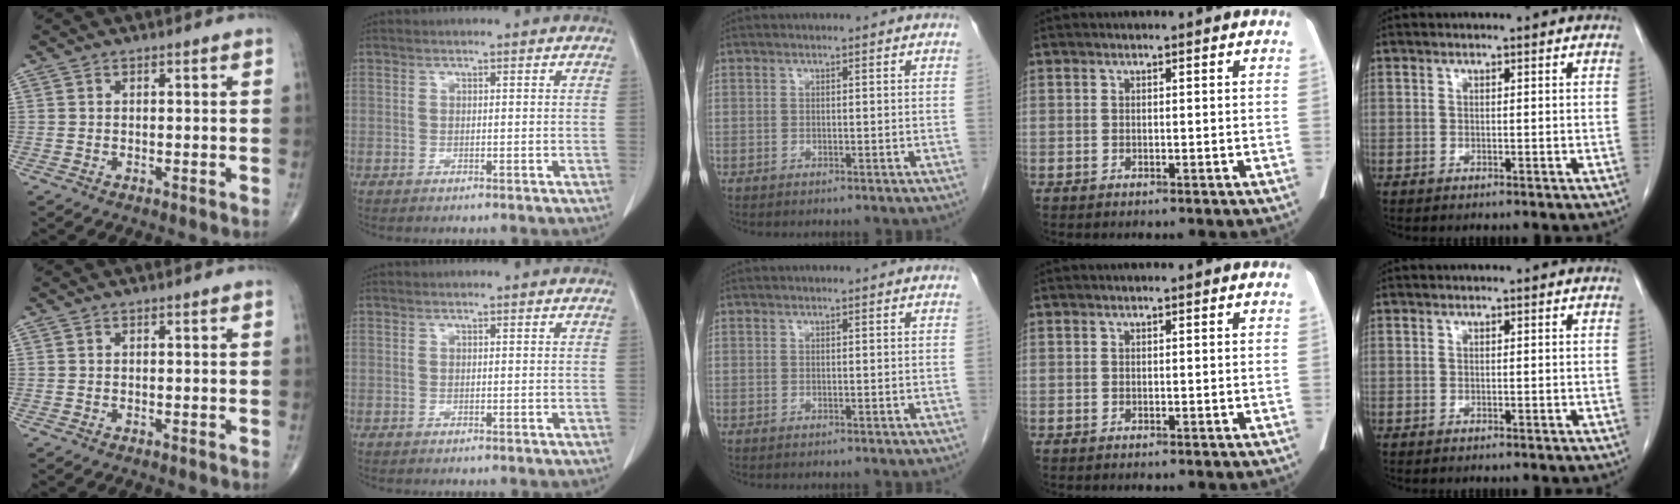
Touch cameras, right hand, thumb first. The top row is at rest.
{}